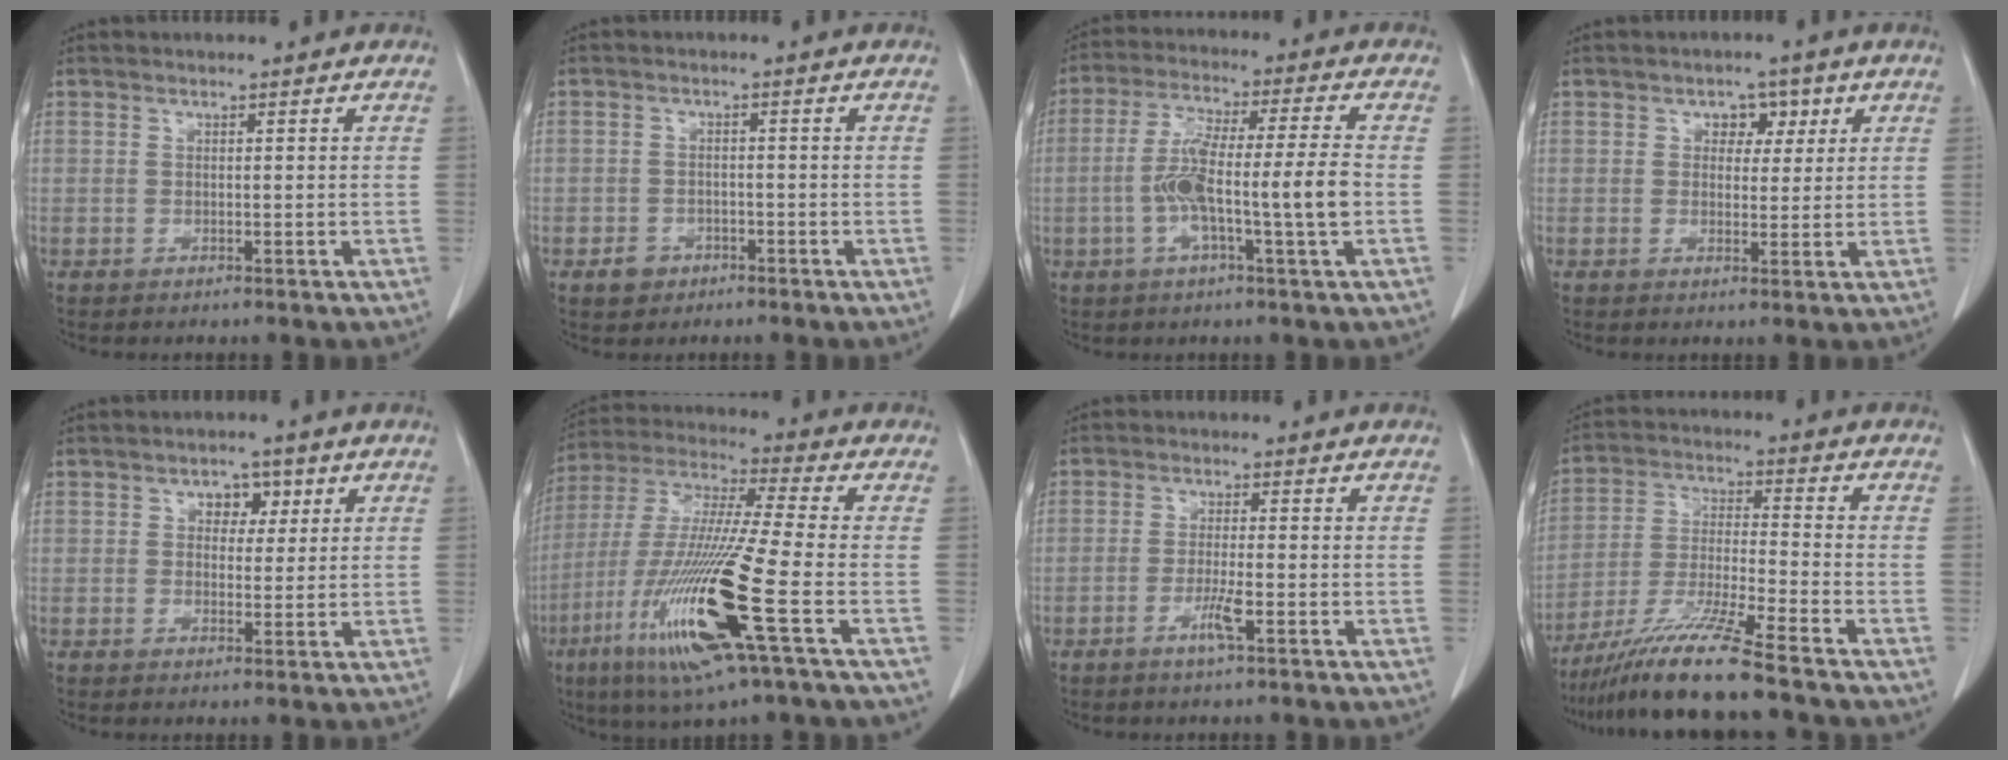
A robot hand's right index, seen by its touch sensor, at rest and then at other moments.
{"total": 2.8, "force": [-1.7, 2.2, 0.7], "torque": [-0.010, 0.007, -0.022]}
{"total": 11.6, "force": [-2.1, 0.2, 11.4], "torque": [-0.217, 0.011, -0.045]}
{"total": 3.7, "force": [1.5, 2.7, 2.1], "torque": [-0.020, 0.009, 0.020]}
{"total": 3.7, "force": [1.5, 2.6, 2.3], "torque": [-0.026, 0.009, 0.020]}
{"total": 19.6, "force": [-7.2, 0.0, 18.2], "torque": [-0.397, -0.036, -0.142]}
{"total": 3.5, "force": [-1.6, -0.1, 3.1], "torque": [-0.062, -0.006, -0.033]}
{"total": 12.6, "force": [-9.8, -1.2, 7.9], "torque": [-0.153, -0.029, -0.181]}